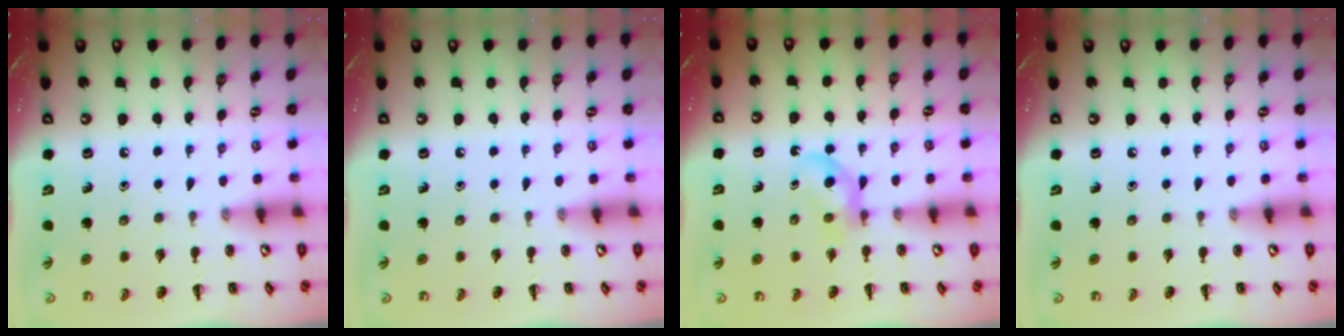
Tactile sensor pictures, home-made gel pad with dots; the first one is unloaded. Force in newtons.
{"total": 0.0}
{"total": 4.0, "press": 3.9, "slide": 1.1}
{"total": 0.0}